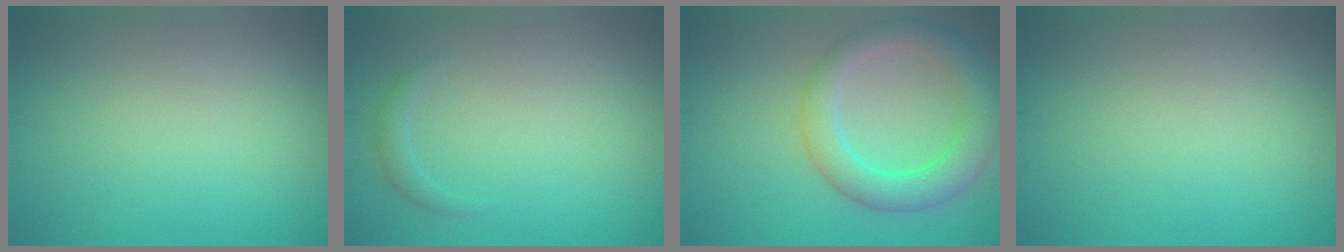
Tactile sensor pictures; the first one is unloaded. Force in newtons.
{"total": 0.9, "press": 0.9, "slide": 0.0}
{"total": 5.5, "press": 5.5, "slide": 0.2}
{"total": 0.0}